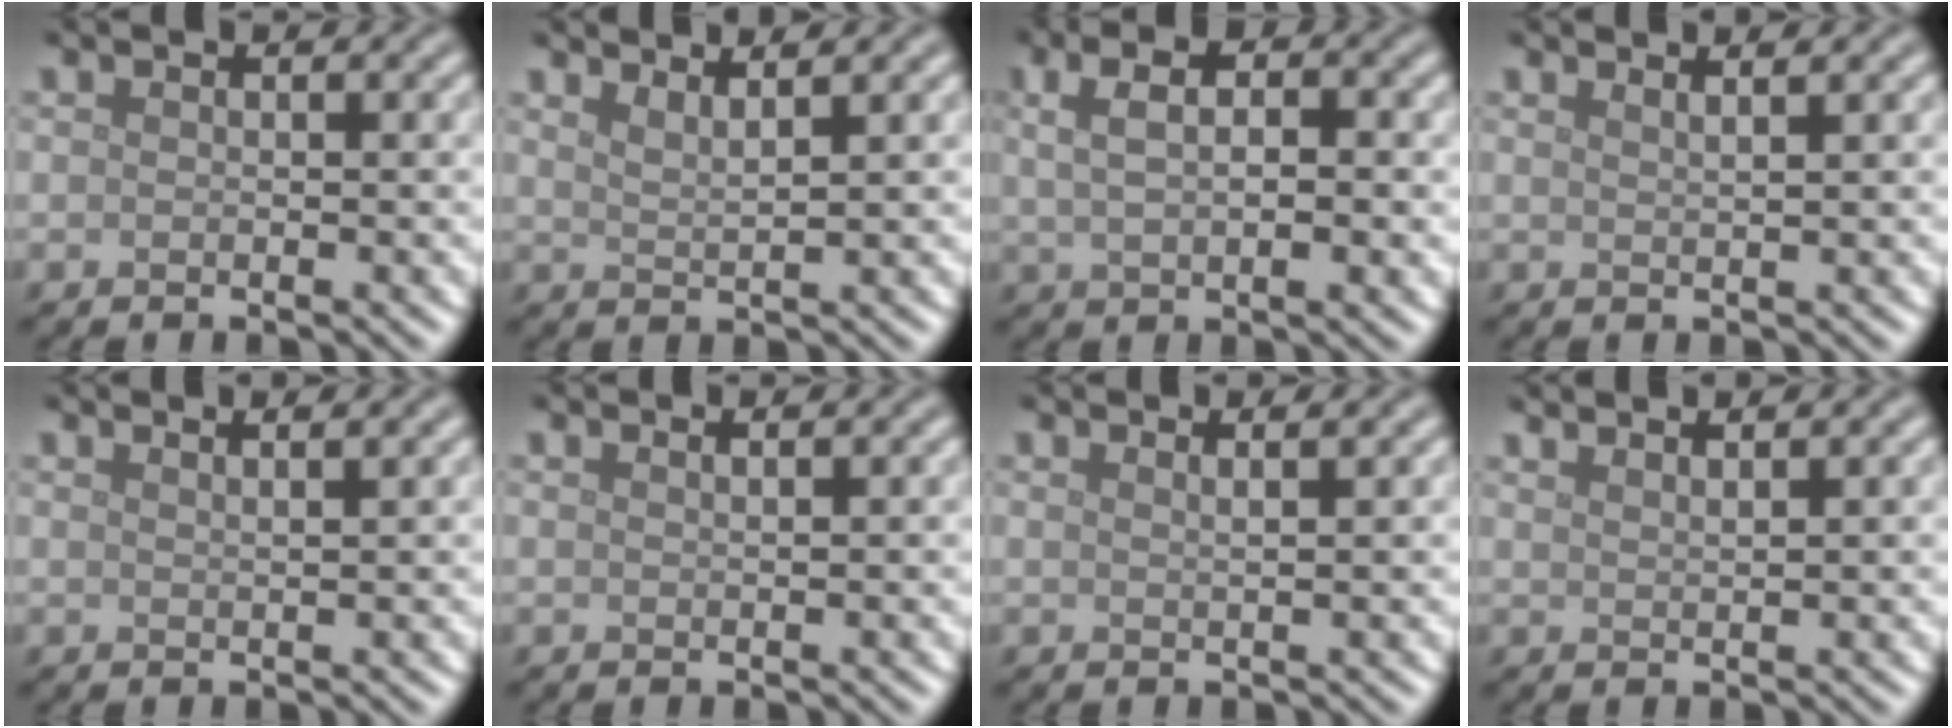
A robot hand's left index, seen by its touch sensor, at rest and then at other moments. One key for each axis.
{"total": 2.4, "fx": 2.0, "fy": 0.6, "fz": 1.2, "tx": -0.010, "ty": 0.009, "tz": 0.023}
{"total": 5.2, "fx": 1.3, "fy": 2.2, "fz": 4.5, "tx": -0.075, "ty": 0.012, "tz": 0.020}
{"total": 2.3, "fx": 1.7, "fy": 0.9, "fz": 1.3, "tx": 0.007, "ty": 0.008, "tz": -0.004}
{"total": 2.6, "fx": 2.0, "fy": 1.0, "fz": 1.5, "tx": 0.009, "ty": 0.010, "tz": -0.003}
{"total": 0.8, "fx": 0.6, "fy": 0.3, "fz": 0.5, "tx": -0.002, "ty": 0.000, "tz": 0.004}
{"total": 1.8, "fx": 1.2, "fy": 0.7, "fz": 1.2, "tx": 0.000, "ty": 0.005, "tz": -0.006}
{"total": 2.5, "fx": 2.0, "fy": 0.7, "fz": 1.3, "tx": 0.003, "ty": 0.007, "tz": 0.010}